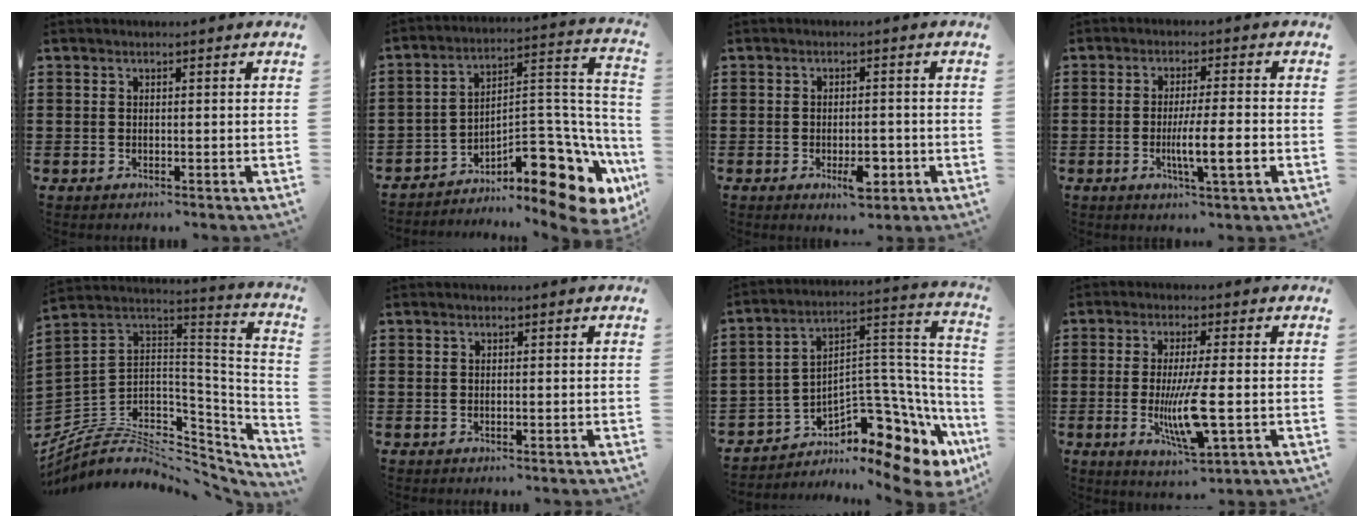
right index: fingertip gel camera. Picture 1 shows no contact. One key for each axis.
{"total": 12.7, "fx": -6.9, "fy": 5.4, "fz": 9.1, "tx": -0.104, "ty": 0.000, "tz": -0.116}
{"total": 4.6, "fx": -1.9, "fy": 1.9, "fz": 3.8, "tx": -0.066, "ty": 0.002, "tz": -0.033}
{"total": 6.5, "fx": -1.8, "fy": 0.4, "fz": 6.2, "tx": -0.101, "ty": -0.009, "tz": -0.030}
{"total": 6.5, "fx": -2.4, "fy": 4.6, "fz": 3.9, "tx": -0.108, "ty": -0.024, "tz": -0.044}
{"total": 0.0}
{"total": 7.9, "fx": -4.9, "fy": 4.4, "fz": 4.4, "tx": -0.075, "ty": -0.017, "tz": -0.089}
{"total": 9.5, "fx": -1.8, "fy": 1.9, "fz": 9.1, "tx": -0.191, "ty": -0.025, "tz": -0.036}